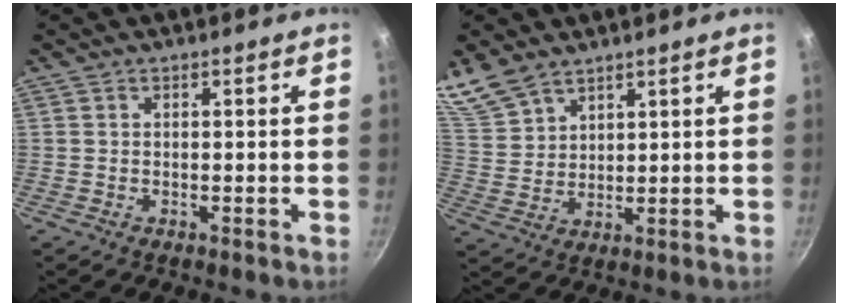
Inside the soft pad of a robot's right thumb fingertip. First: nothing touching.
{"total": 8.8, "force": [7.0, 4.4, 3.1], "torque": [-0.046, -0.021, 0.151]}